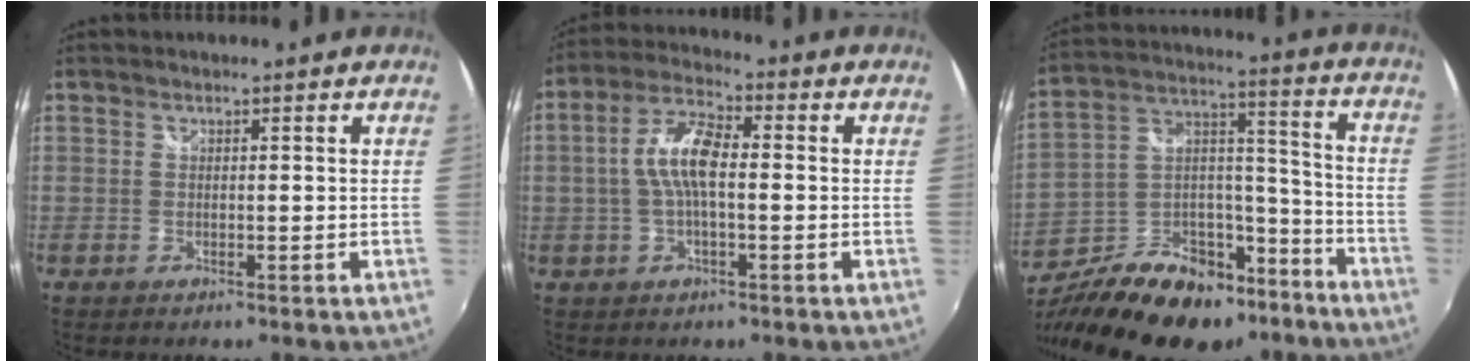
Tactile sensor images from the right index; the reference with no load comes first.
{"total": 8.3, "force": [-0.2, 3.0, 7.8], "torque": [-0.158, 0.015, -0.007]}
{"total": 26.6, "force": [-18.5, 13.6, 13.5], "torque": [-0.271, 0.036, -0.273]}